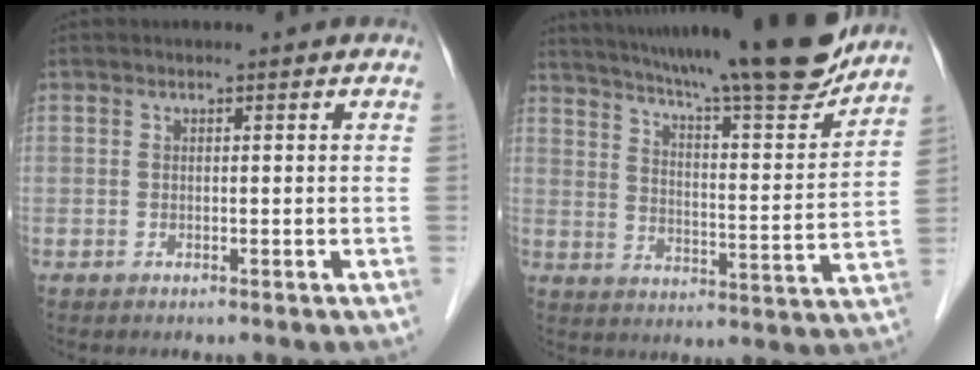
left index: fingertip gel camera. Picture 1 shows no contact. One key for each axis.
{"total": 22.8, "fx": 19.8, "fy": 0.8, "fz": 11.2, "tx": -0.184, "ty": -0.036, "tz": 0.278}